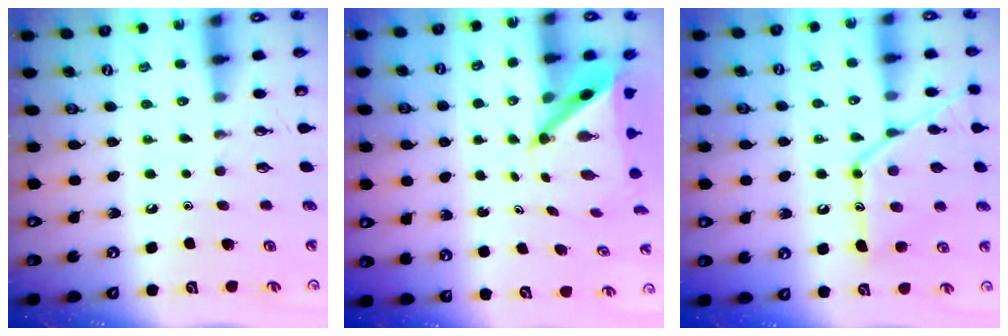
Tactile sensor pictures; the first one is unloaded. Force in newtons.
{"total": 5.9, "press": 5.9, "slide": 0.5}
{"total": 16.4, "press": 16.3, "slide": 1.4}